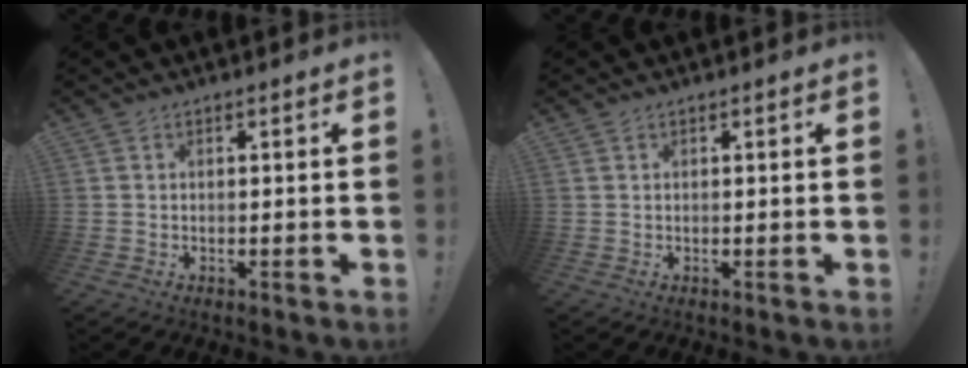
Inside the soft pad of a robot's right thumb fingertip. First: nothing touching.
{"total": 0.0}